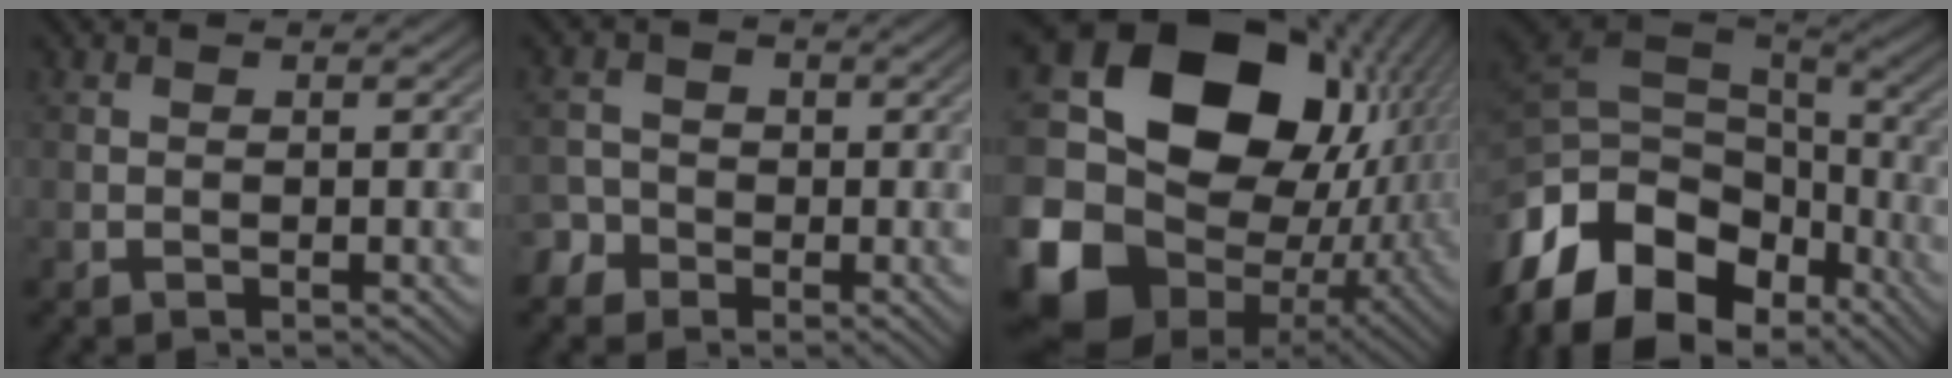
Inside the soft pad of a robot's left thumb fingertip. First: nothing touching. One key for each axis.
{"total": 4.1, "fx": -1.9, "fy": 3.6, "fz": 0.7, "tx": -0.002, "ty": 0.001, "tz": -0.051}
{"total": 19.9, "fx": -0.2, "fy": 16.0, "fz": 11.8, "tx": -0.260, "ty": -0.045, "tz": 0.030}
{"total": 17.7, "fx": -9.0, "fy": 11.3, "fz": 10.3, "tx": -0.263, "ty": -0.020, "tz": -0.141}